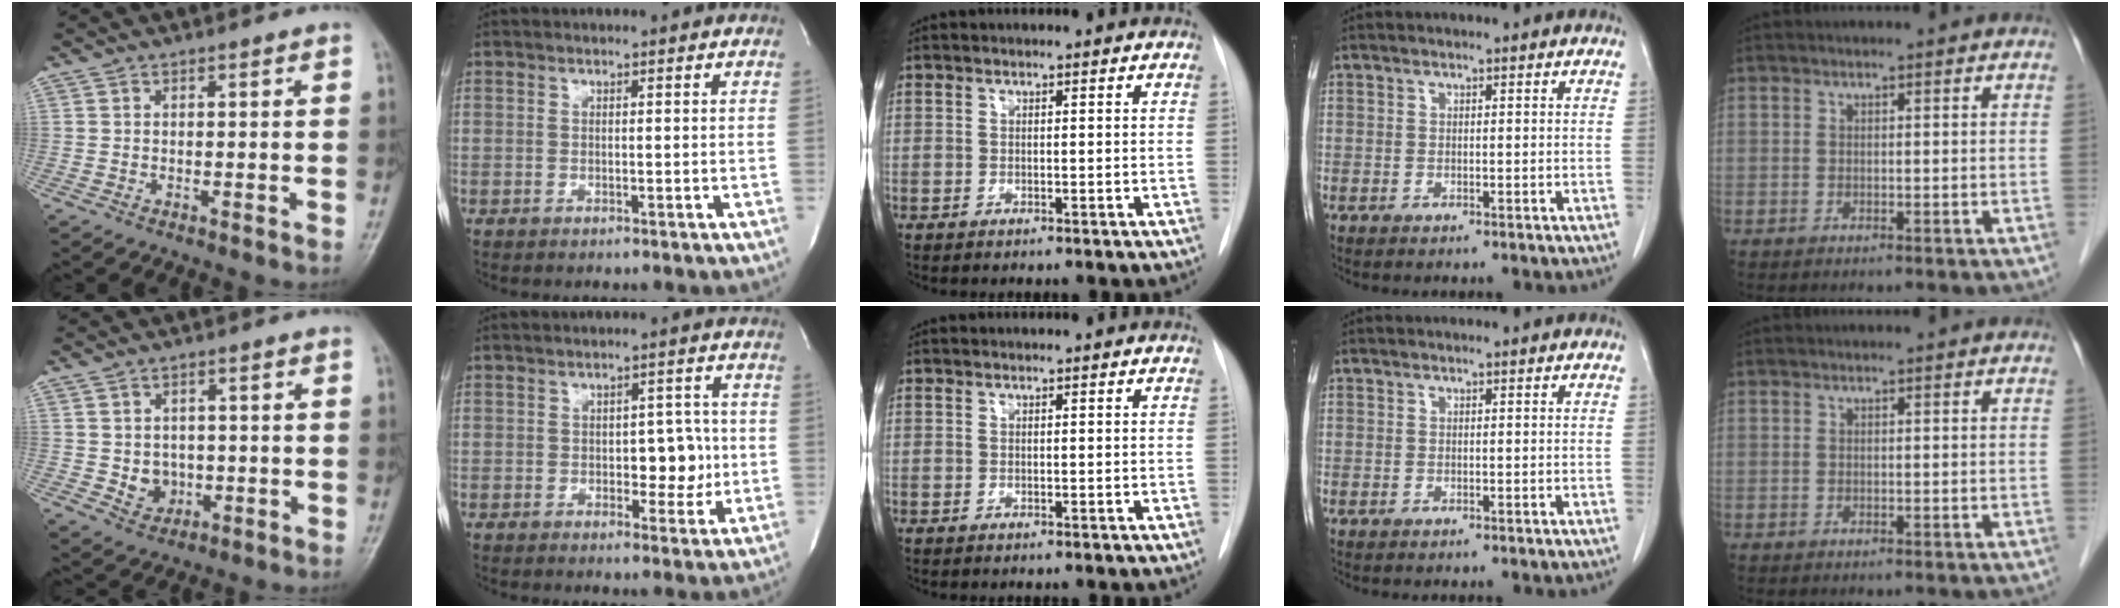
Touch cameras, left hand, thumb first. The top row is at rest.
{"thumb": {"total": 4.8, "force": [-0.4, 4.1, 2.3], "torque": [-0.015, 0.002, 0.003]}, "index": {"total": 5.2, "force": [-0.7, 2.9, 4.3], "torque": [-0.046, 0.006, -0.007]}}